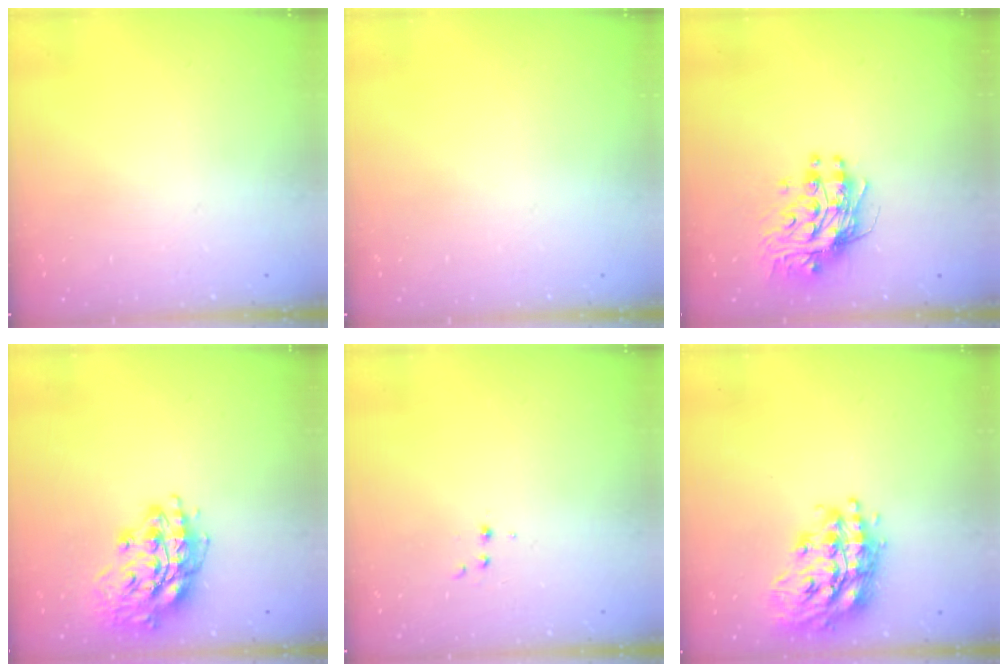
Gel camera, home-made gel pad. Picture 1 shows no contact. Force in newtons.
{"total": 0.0}
{"total": 10.1, "press": 10.1, "slide": 0.8}
{"total": 15.6, "press": 15.6, "slide": 1.3}
{"total": 3.2, "press": 3.1, "slide": 1.0}
{"total": 19.6, "press": 19.5, "slide": 1.5}